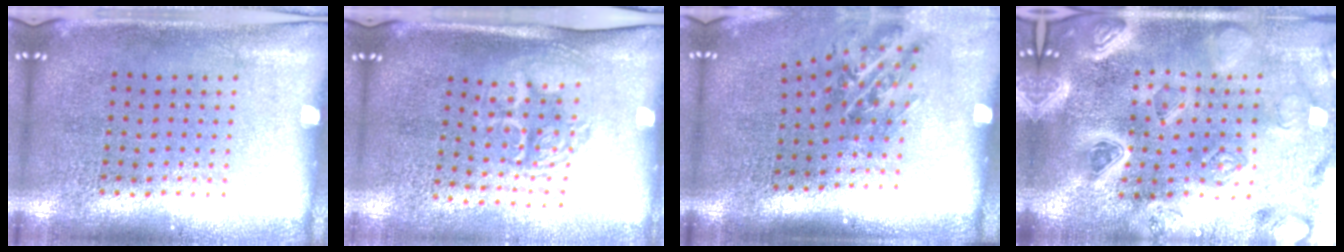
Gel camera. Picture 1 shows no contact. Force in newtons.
{"total": 1.7, "press": 1.4, "slide": 1.0}
{"total": 1.3, "press": 1.1, "slide": 0.7}
{"total": 5.1, "press": 4.3, "slide": 2.6}